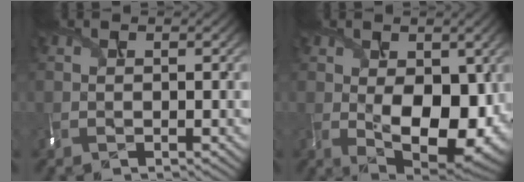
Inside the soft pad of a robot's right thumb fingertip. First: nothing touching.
{"total": 11.6, "force": [-0.6, 6.0, 9.9], "torque": [-0.152, -0.019, 0.014]}